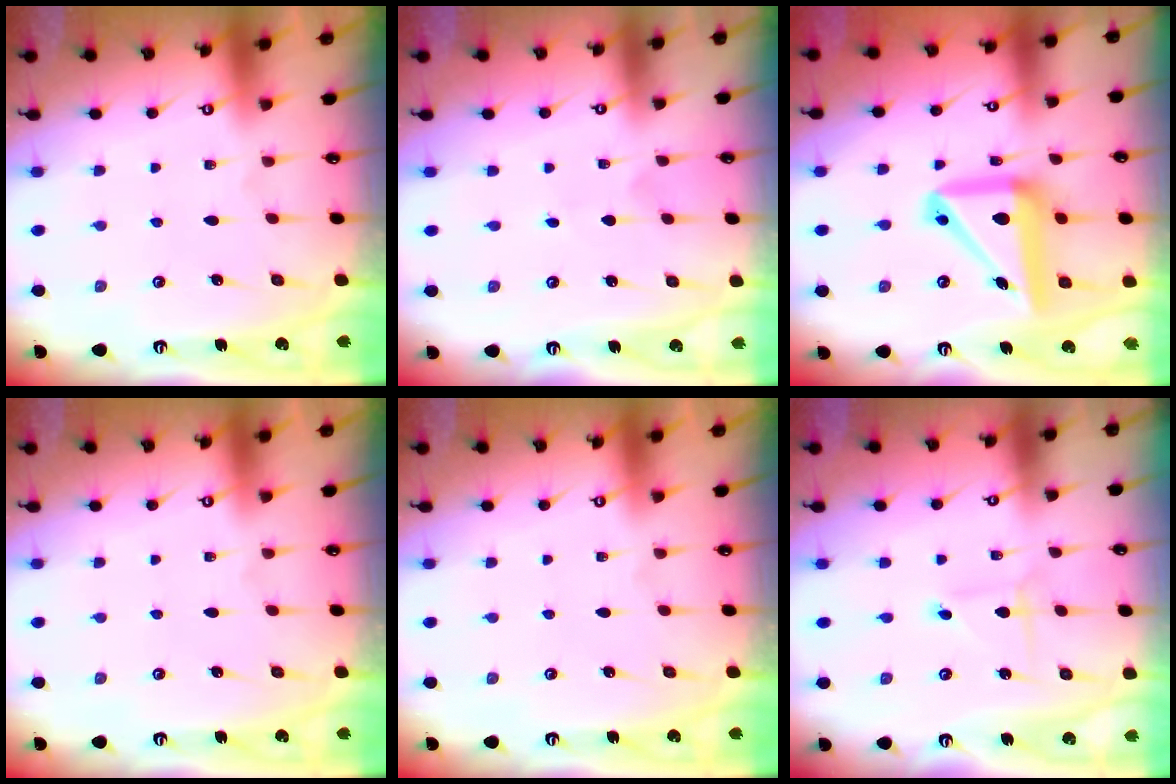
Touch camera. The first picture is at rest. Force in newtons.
{"total": 0.0}
{"total": 15.7, "press": 15.5, "slide": 2.4}
{"total": 0.0}
{"total": 0.0}
{"total": 0.9, "press": 0.9, "slide": 0.0}